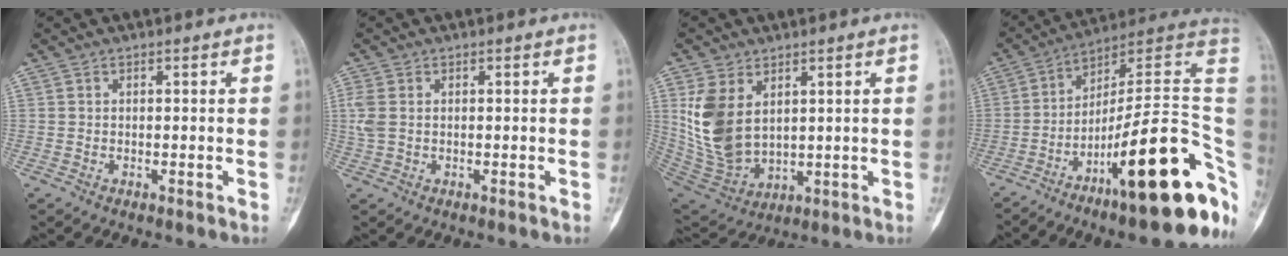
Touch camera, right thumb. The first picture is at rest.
{"total": 3.2, "force": [0.4, 2.1, 2.4], "torque": [-0.080, 0.005, 0.009]}
{"total": 12.8, "force": [3.6, 8.3, 9.1], "torque": [-0.167, -0.021, 0.092]}
{"total": 26.4, "force": [-9.3, 6.6, 23.9], "torque": [-0.266, 0.089, -0.134]}